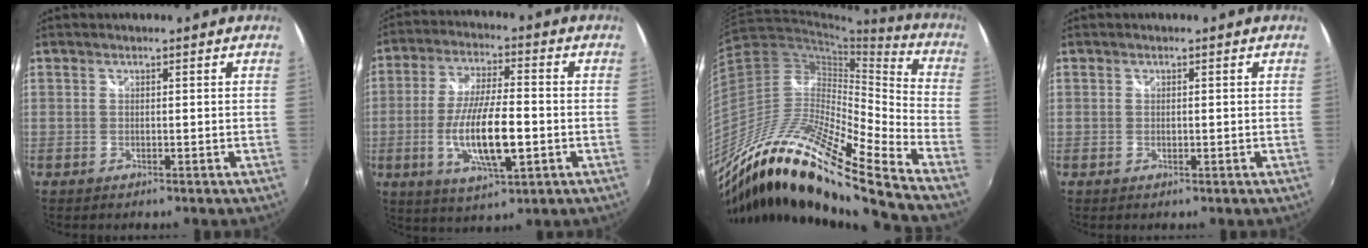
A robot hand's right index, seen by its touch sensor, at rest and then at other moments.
{"total": 13.7, "force": [-3.2, 3.6, 12.8], "torque": [-0.251, -0.013, -0.054]}
{"total": 23.2, "force": [-17.2, 2.4, 15.5], "torque": [-0.262, -0.033, -0.320]}
{"total": 0.6, "force": [0.1, 0.3, 0.6], "torque": [-0.011, 0.000, 0.001]}